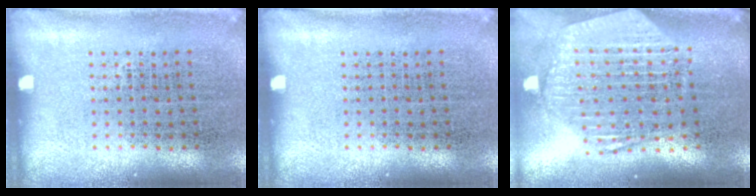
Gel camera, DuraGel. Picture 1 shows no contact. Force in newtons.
{"total": 0.0}
{"total": 2.6, "press": 2.1, "slide": 1.5}